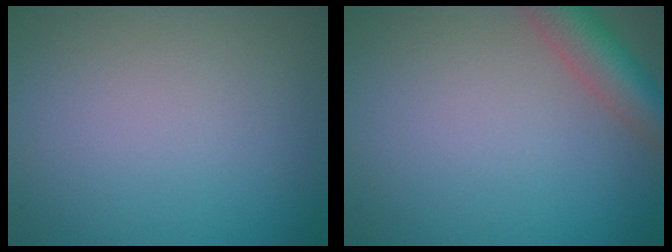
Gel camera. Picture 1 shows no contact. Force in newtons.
{"total": 4.8, "press": 4.8, "slide": 0.3}